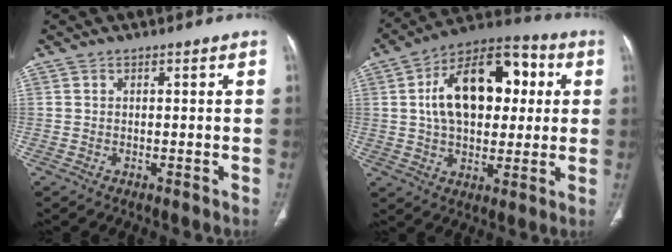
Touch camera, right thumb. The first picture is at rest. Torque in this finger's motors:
{"motor_torque": [2.16, 2.40, 1.60, 0.14, 0.48]}